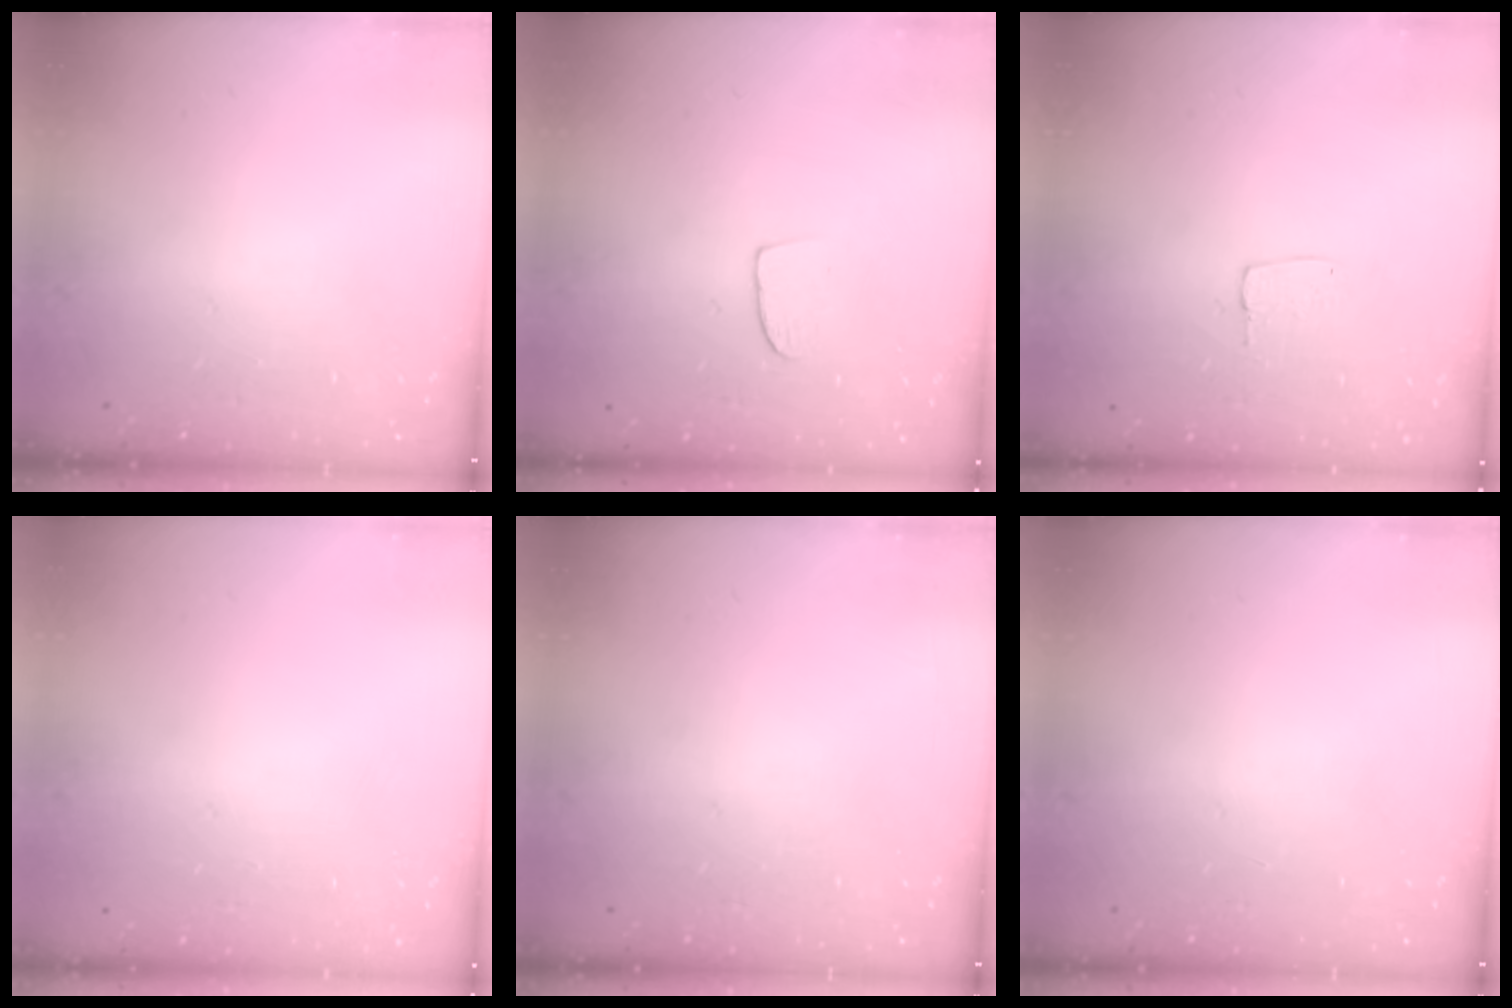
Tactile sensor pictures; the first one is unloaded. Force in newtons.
{"total": 6.3, "press": 6.3, "slide": 0.5}
{"total": 3.5, "press": 3.5, "slide": 0.1}
{"total": 0.0}
{"total": 0.0}
{"total": 0.0}